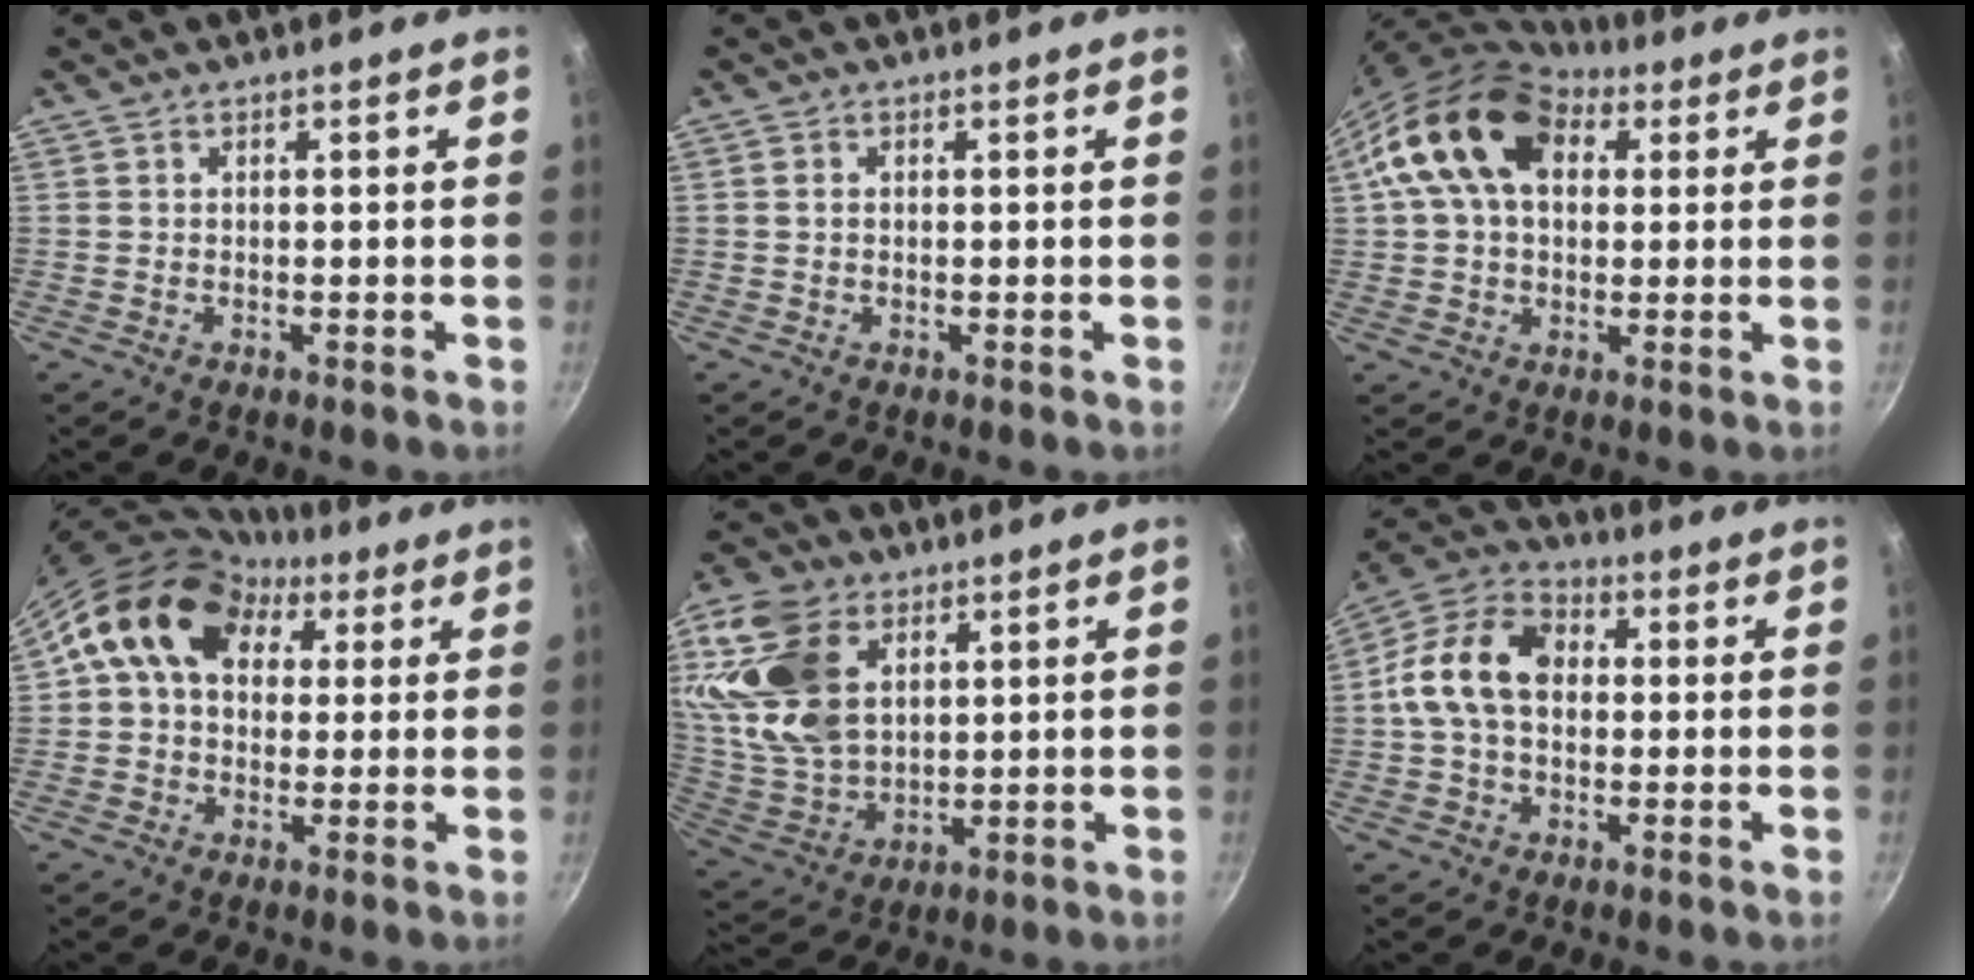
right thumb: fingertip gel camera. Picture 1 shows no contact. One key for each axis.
{"total": 1.0, "fx": 0.2, "fy": 0.8, "fz": 0.6, "tx": -0.013, "ty": 0.003, "tz": 0.003}
{"total": 16.8, "fx": 5.1, "fy": 11.5, "fz": 11.1, "tx": -0.179, "ty": 0.018, "tz": 0.072}
{"total": 13.5, "fx": 5.3, "fy": 9.9, "fz": 7.6, "tx": -0.085, "ty": 0.009, "tz": 0.072}
{"total": 19.6, "fx": 6.9, "fy": 13.1, "fz": 12.8, "tx": -0.241, "ty": -0.025, "tz": 0.141}
{"total": 13.2, "fx": 0.7, "fy": 9.5, "fz": 9.2, "tx": -0.140, "ty": 0.030, "tz": -0.009}